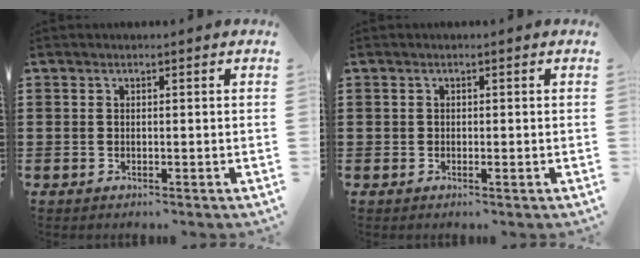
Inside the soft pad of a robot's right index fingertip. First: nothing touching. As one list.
[{"total": 0.5, "force": [-0.1, 0.2, 0.4], "torque": [-0.009, -0.002, -0.001]}]